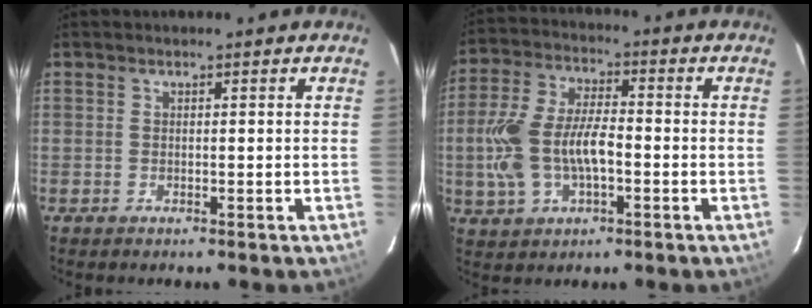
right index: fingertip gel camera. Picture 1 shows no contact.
{"total": 12.8, "force": [-2.4, 6.5, 10.8], "torque": [-0.234, 0.007, -0.042]}